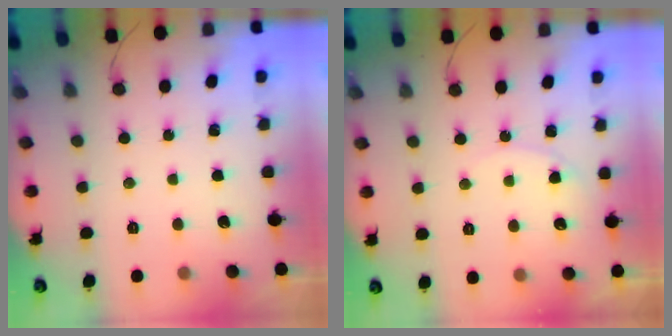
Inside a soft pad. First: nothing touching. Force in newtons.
{"total": 4.9, "press": 4.8, "slide": 0.6}